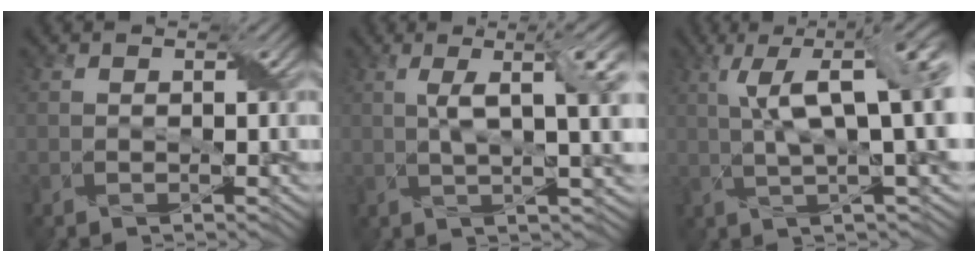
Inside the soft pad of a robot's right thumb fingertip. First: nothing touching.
{"total": 8.1, "force": [1.7, 1.8, 7.7], "torque": [-0.125, 0.011, 0.032]}
{"total": 12.5, "force": [2.9, 3.6, 11.6], "torque": [-0.193, 0.016, 0.048]}